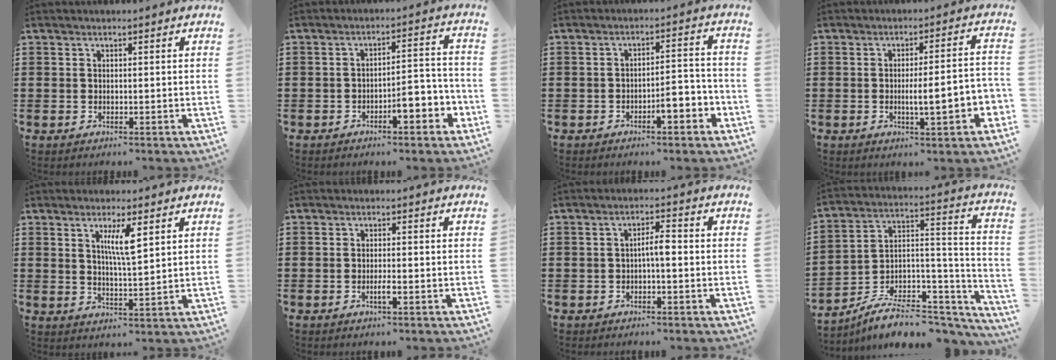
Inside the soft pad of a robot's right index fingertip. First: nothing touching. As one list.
[{"total": 5.2, "force": [-3.0, 1.6, 4.0], "torque": [-0.051, 0.001, -0.059]}, {"total": 4.7, "force": [-2.6, 1.2, 3.7], "torque": [-0.054, 0.004, -0.050]}, {"total": 7.0, "force": [-1.9, 1.0, 6.7], "torque": [-0.102, -0.008, -0.035]}, {"total": 4.9, "force": [2.1, 0.9, 4.3], "torque": [-0.092, 0.006, 0.034]}, {"total": 1.8, "force": [-0.8, 0.0, 1.6], "torque": [-0.037, -0.006, -0.017]}, {"total": 2.9, "force": [-0.5, 0.6, 2.8], "torque": [-0.051, 0.003, -0.012]}, {"total": 8.3, "force": [-6.2, 3.5, 4.3], "torque": [-0.072, 0.017, -0.115]}]